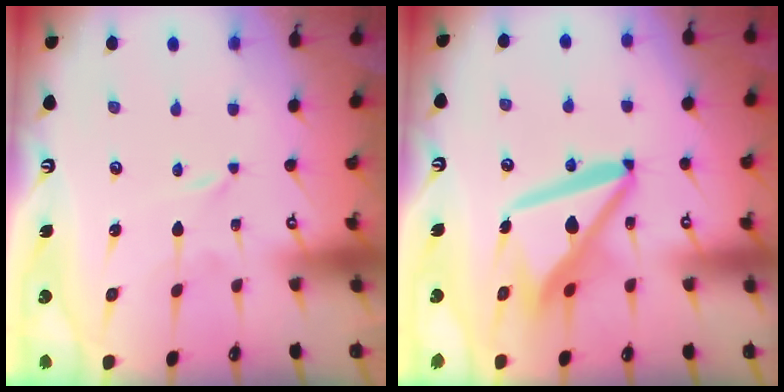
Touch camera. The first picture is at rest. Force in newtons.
{"total": 14.1, "press": 14.0, "slide": 1.5}